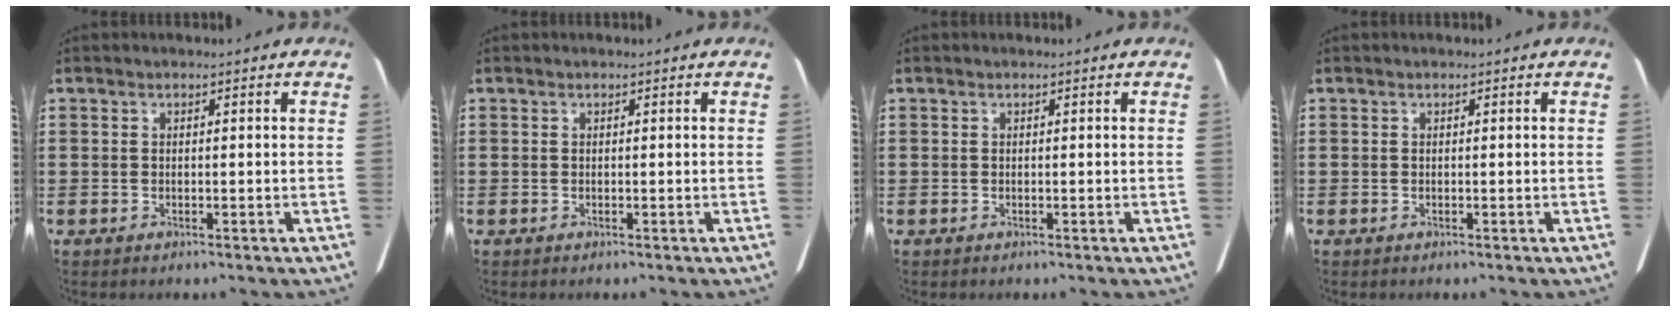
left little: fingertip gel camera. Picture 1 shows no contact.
{"total": 0.0}
{"total": 0.0}
{"total": 0.0}